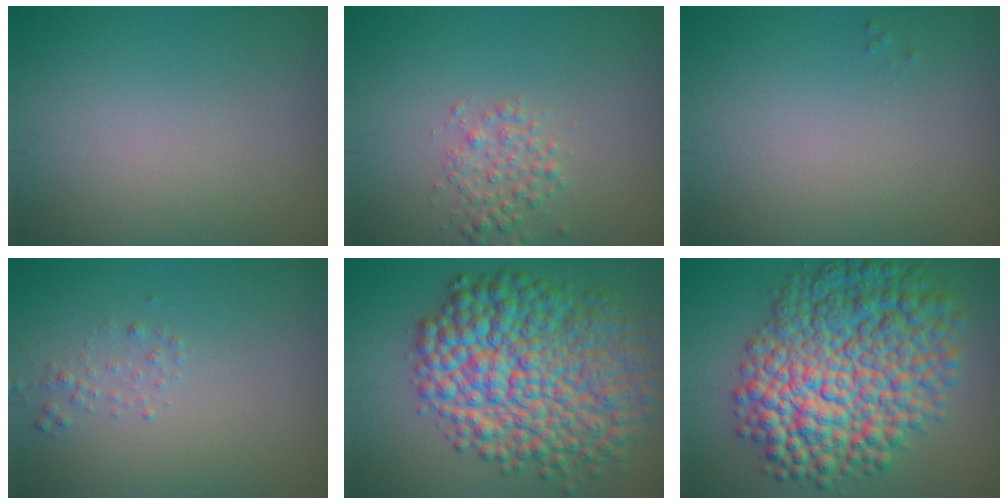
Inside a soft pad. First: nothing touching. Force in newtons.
{"total": 2.1, "press": 2.1, "slide": 0.0}
{"total": 0.0}
{"total": 1.0, "press": 1.0, "slide": 0.1}
{"total": 12.6, "press": 12.6, "slide": 0.1}
{"total": 13.0, "press": 13.0, "slide": 0.3}